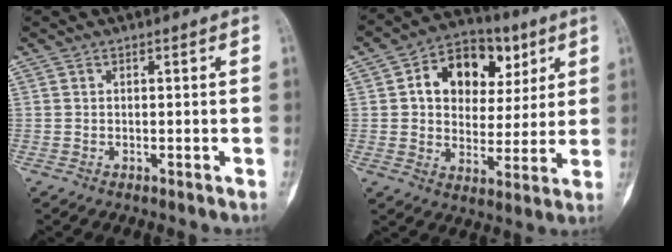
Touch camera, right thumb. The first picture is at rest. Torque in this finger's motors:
{"motor_torque": [0.19, 3.18, 0.26, -0.09, 0.07]}